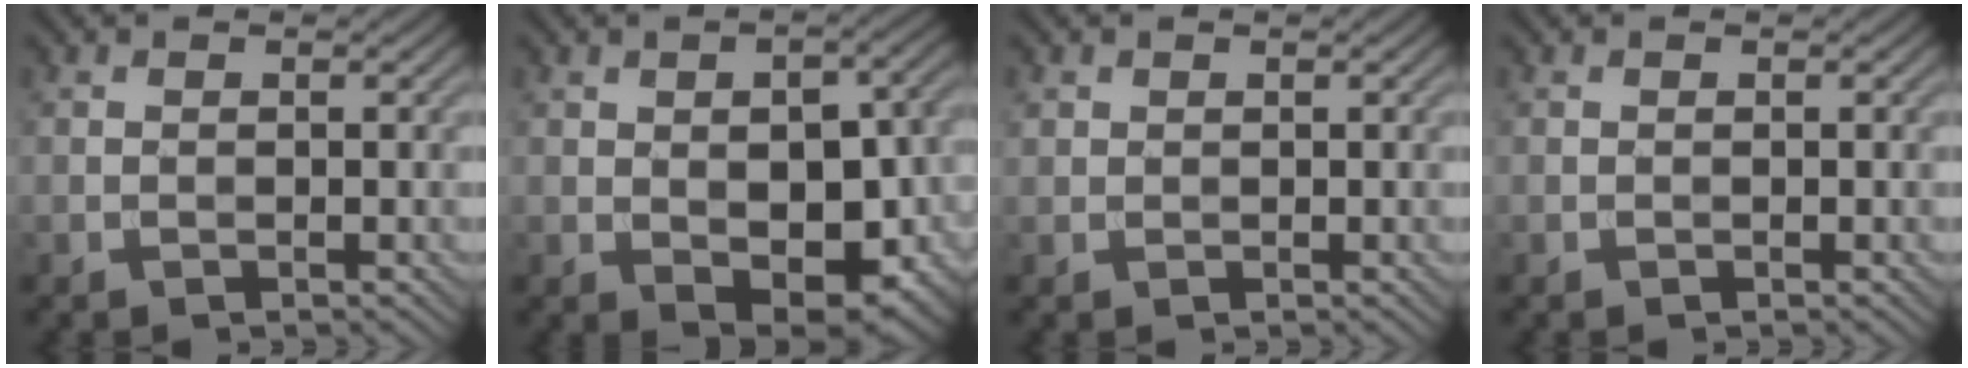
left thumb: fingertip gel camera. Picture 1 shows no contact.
{"total": 10.1, "force": [-2.1, 5.7, 8.1], "torque": [-0.111, -0.009, -0.022]}
{"total": 1.2, "force": [0.7, 0.9, 0.1], "torque": [-0.005, -0.003, 0.013]}
{"total": 0.0}